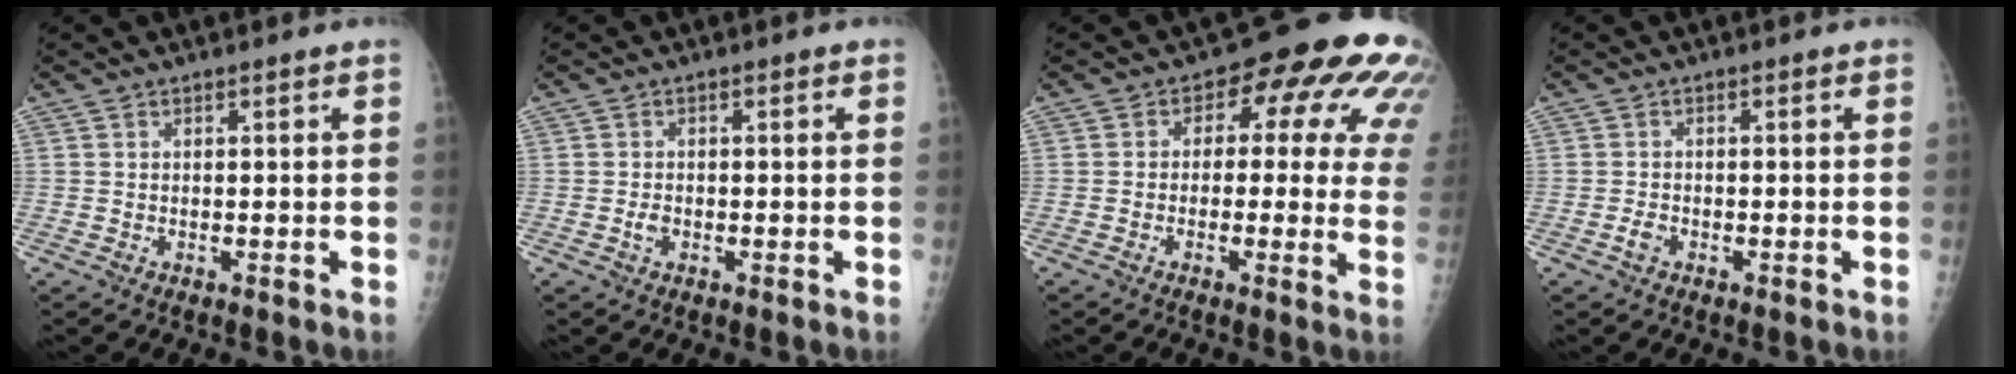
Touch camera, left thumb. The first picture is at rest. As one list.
[{"total": 1.5, "force": [-0.6, 1.0, 0.9], "torque": [-0.012, 0.002, -0.012]}, {"total": 16.2, "force": [4.3, 8.7, 13.0], "torque": [-0.102, 0.018, 0.036]}, {"total": 1.7, "force": [-1.0, 1.1, 0.9], "torque": [-0.016, 0.003, -0.019]}]